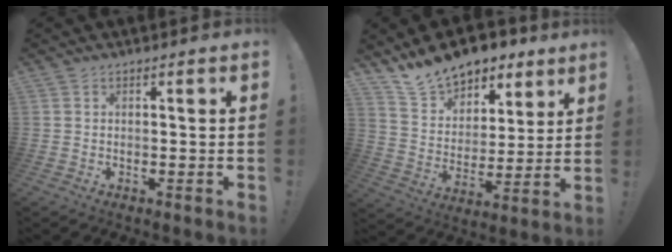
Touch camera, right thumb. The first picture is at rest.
{"total": 15.0, "force": [12.3, 7.7, 3.8], "torque": [-0.079, -0.089, 0.228]}